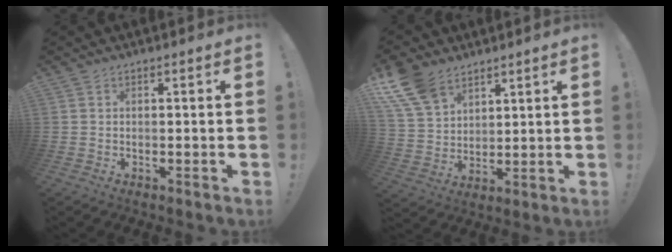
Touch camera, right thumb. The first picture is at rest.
{"total": 13.0, "force": [8.5, 7.9, 5.8], "torque": [-0.130, -0.040, 0.169]}